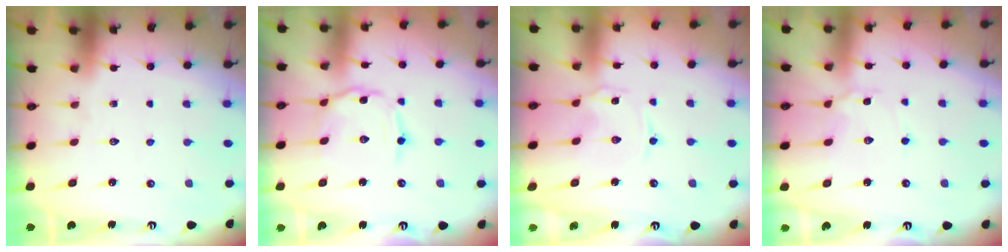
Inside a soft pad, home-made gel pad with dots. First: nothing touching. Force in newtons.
{"total": 2.7, "press": 2.7, "slide": 0.2}
{"total": 0.8, "press": 0.8, "slide": 0.1}
{"total": 4.1, "press": 4.0, "slide": 0.5}